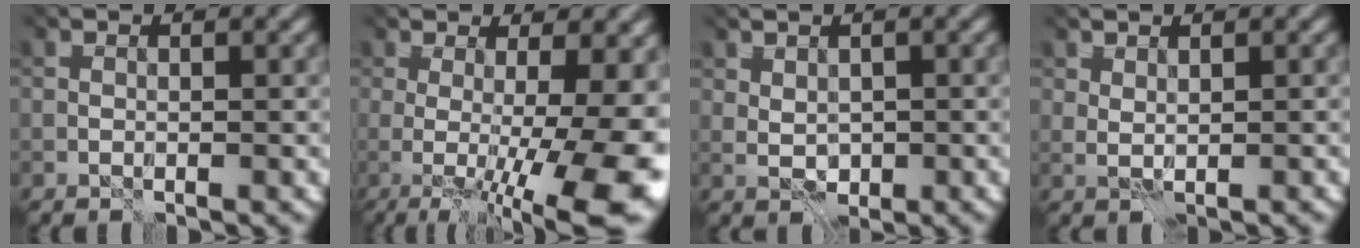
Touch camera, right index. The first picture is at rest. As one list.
[{"total": 12.5, "force": [-1.4, 3.3, 11.9], "torque": [-0.115, 0.001, -0.010]}, {"total": 1.0, "force": [0.6, 0.6, 0.5], "torque": [-0.008, -0.003, 0.015]}, {"total": 1.0, "force": [1.0, -0.2, 0.0], "torque": [-0.003, -0.002, 0.022]}]